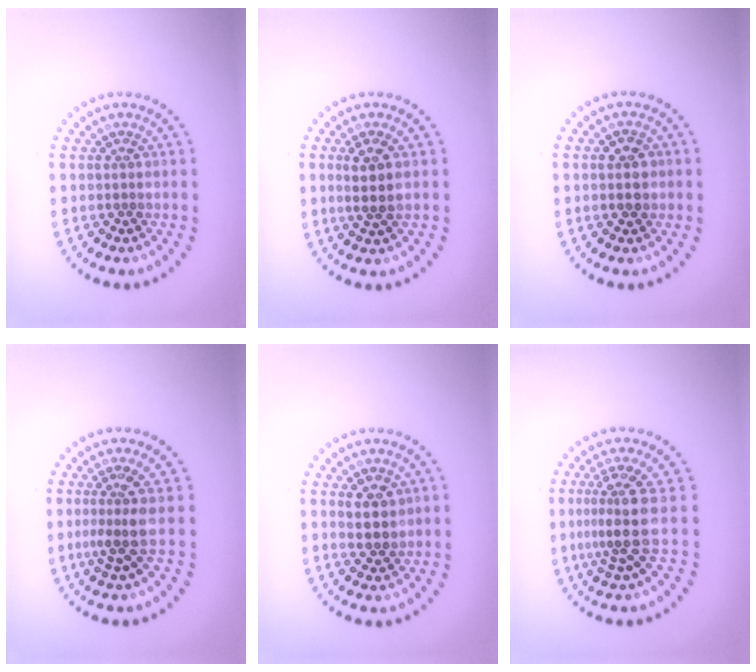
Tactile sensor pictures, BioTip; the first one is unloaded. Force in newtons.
{"total": 2.5, "press": 2.3, "slide": 1.0}
{"total": 2.5, "press": 2.5, "slide": 0.2}
{"total": 2.7, "press": 2.0, "slide": 1.8}
{"total": 3.0, "press": 2.8, "slide": 0.8}
{"total": 3.8, "press": 2.9, "slide": 2.4}